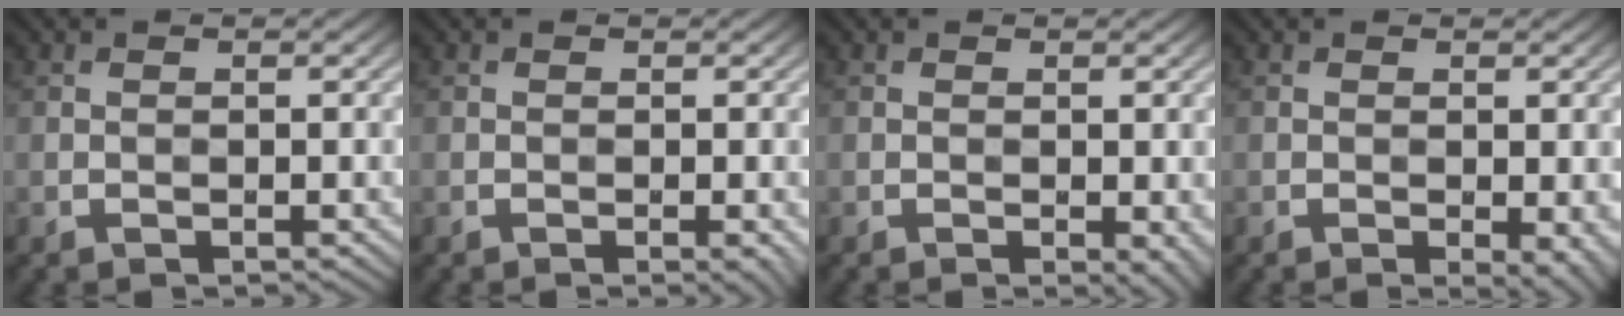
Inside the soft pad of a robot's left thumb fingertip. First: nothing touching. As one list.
[{"total": 1.1, "force": [-0.3, 0.1, 1.0], "torque": [-0.016, -0.005, -0.005]}, {"total": 1.7, "force": [-0.4, 0.7, 1.5], "torque": [-0.020, -0.007, -0.002]}, {"total": 2.5, "force": [-0.7, 1.0, 2.2], "torque": [-0.029, -0.007, -0.006]}]